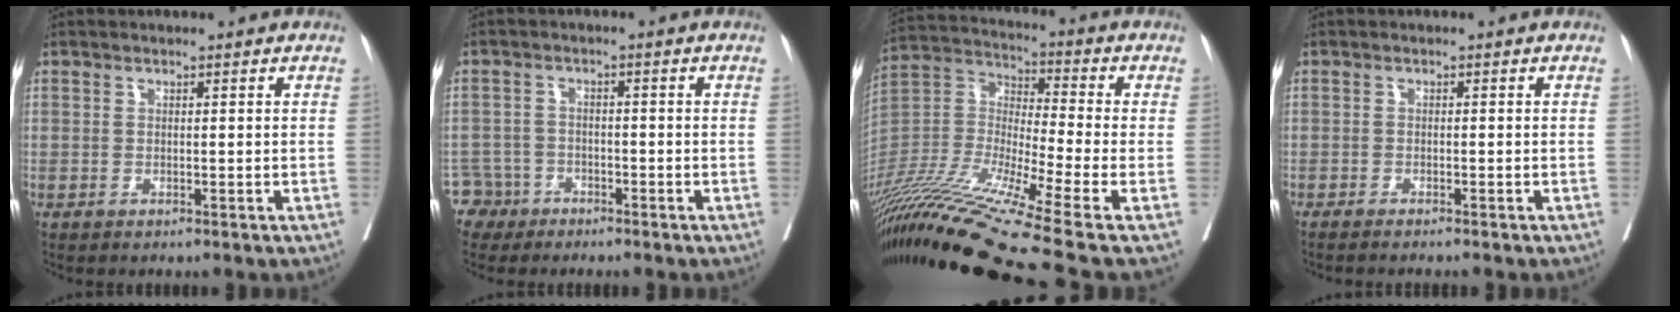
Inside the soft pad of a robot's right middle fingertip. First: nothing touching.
{"total": 4.2, "force": [-3.0, 2.7, -1.0], "torque": [0.016, 0.007, -0.060]}
{"total": 21.9, "force": [-16.3, -1.4, 14.5], "torque": [-0.320, -0.030, -0.307]}
{"total": 3.7, "force": [-3.2, -0.1, 1.8], "torque": [-0.023, -0.004, -0.041]}